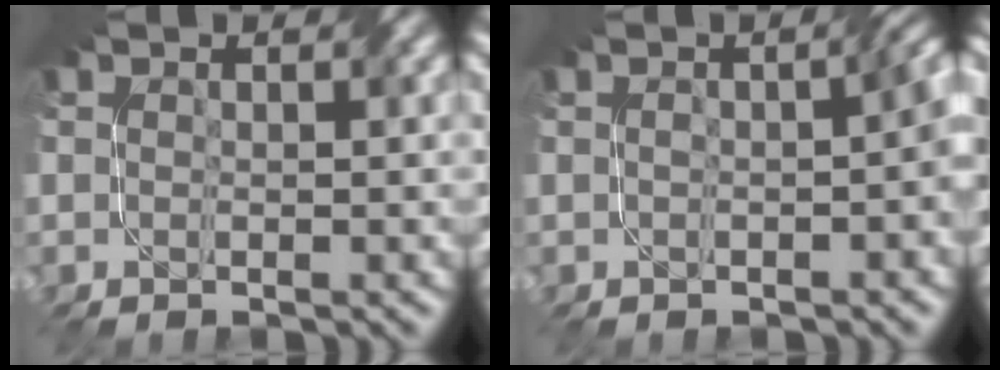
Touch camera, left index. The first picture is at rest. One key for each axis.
{"total": 3.7, "fx": -0.4, "fy": 1.1, "fz": 3.5, "tx": -0.048, "ty": 0.006, "tz": -0.002}